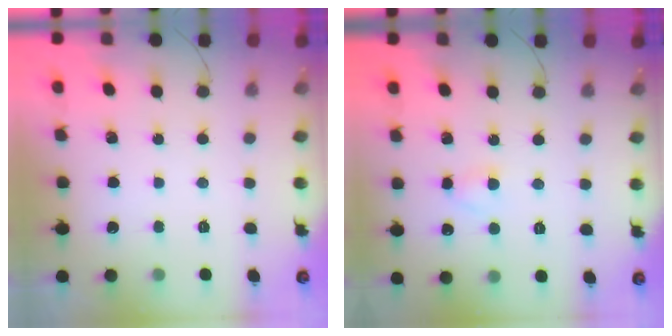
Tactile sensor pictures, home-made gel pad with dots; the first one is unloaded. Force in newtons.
{"total": 2.3, "press": 2.1, "slide": 1.0}